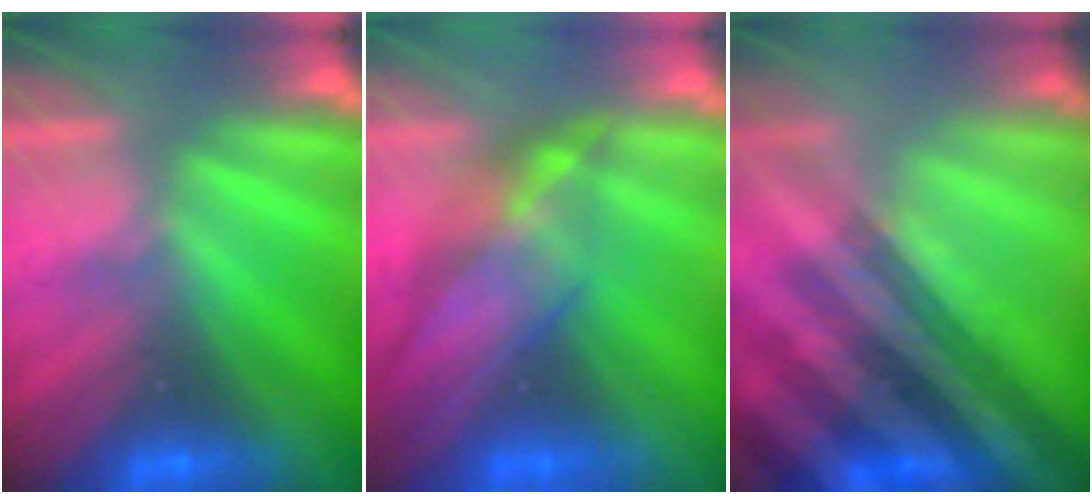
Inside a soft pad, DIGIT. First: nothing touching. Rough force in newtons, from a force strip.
{"total": 3.9}
{"total": 3.5}